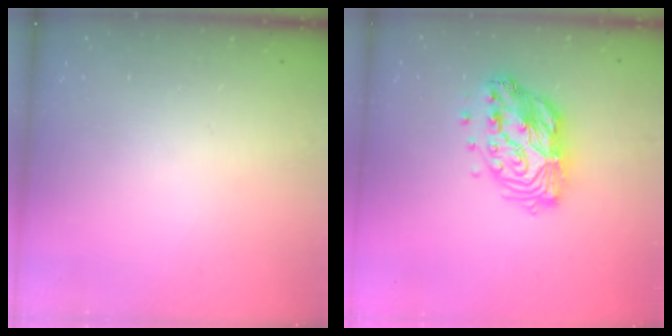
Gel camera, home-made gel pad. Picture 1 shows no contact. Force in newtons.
{"total": 15.4, "press": 15.4, "slide": 1.4}